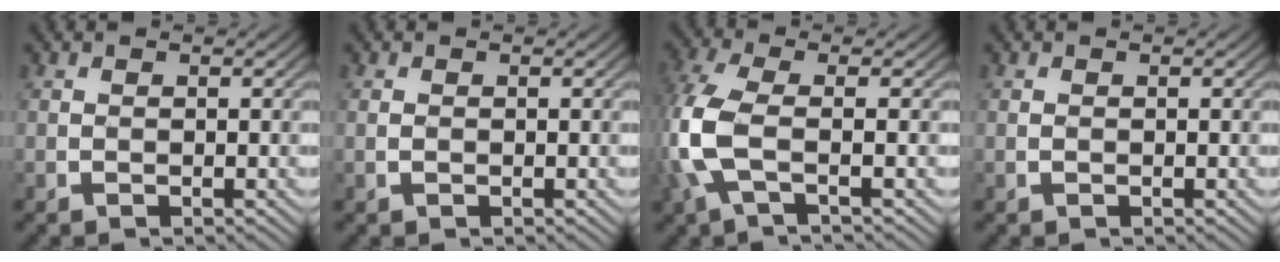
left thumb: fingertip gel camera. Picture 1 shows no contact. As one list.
[{"total": 0.6, "force": [0.0, 0.5, 0.3], "torque": [-0.012, 0.000, -0.001]}, {"total": 8.0, "force": [-1.5, 3.8, 6.9], "torque": [-0.203, 0.008, -0.035]}, {"total": 0.0}]